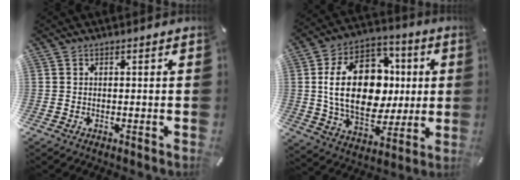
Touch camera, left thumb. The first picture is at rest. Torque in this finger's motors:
{"motor_torque": [1.05, 1.01, 1.97, -0.80, 0.73]}